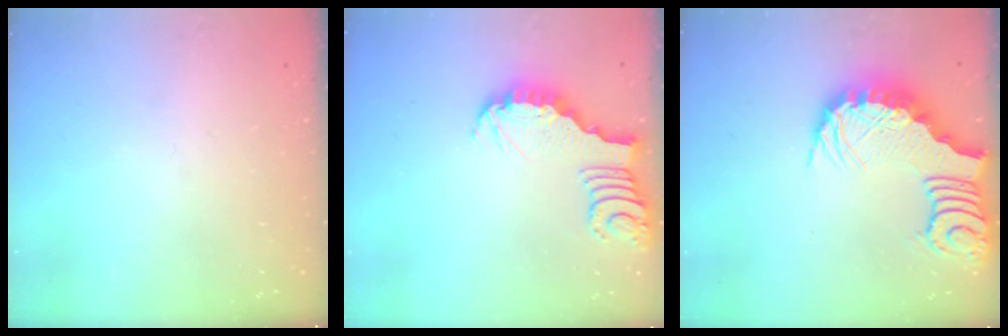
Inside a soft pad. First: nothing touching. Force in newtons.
{"total": 4.0, "press": 4.0, "slide": 0.4}
{"total": 3.8, "press": 3.7, "slide": 0.7}